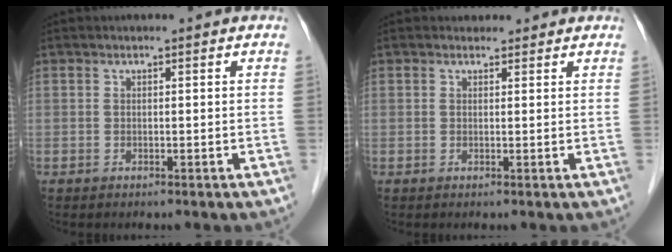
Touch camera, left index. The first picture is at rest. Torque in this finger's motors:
{"motor_torque": [0.90, -0.98, 0.05, -0.01]}